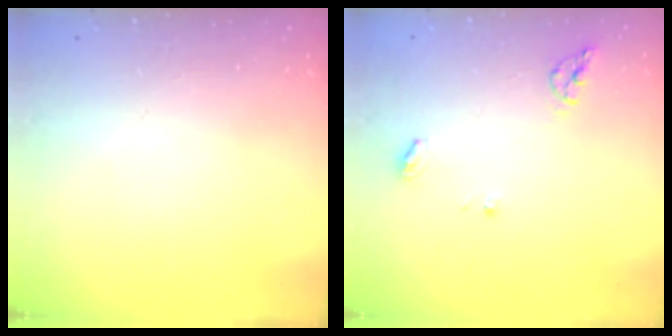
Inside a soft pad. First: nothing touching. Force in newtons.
{"total": 6.7, "press": 6.7, "slide": 0.3}